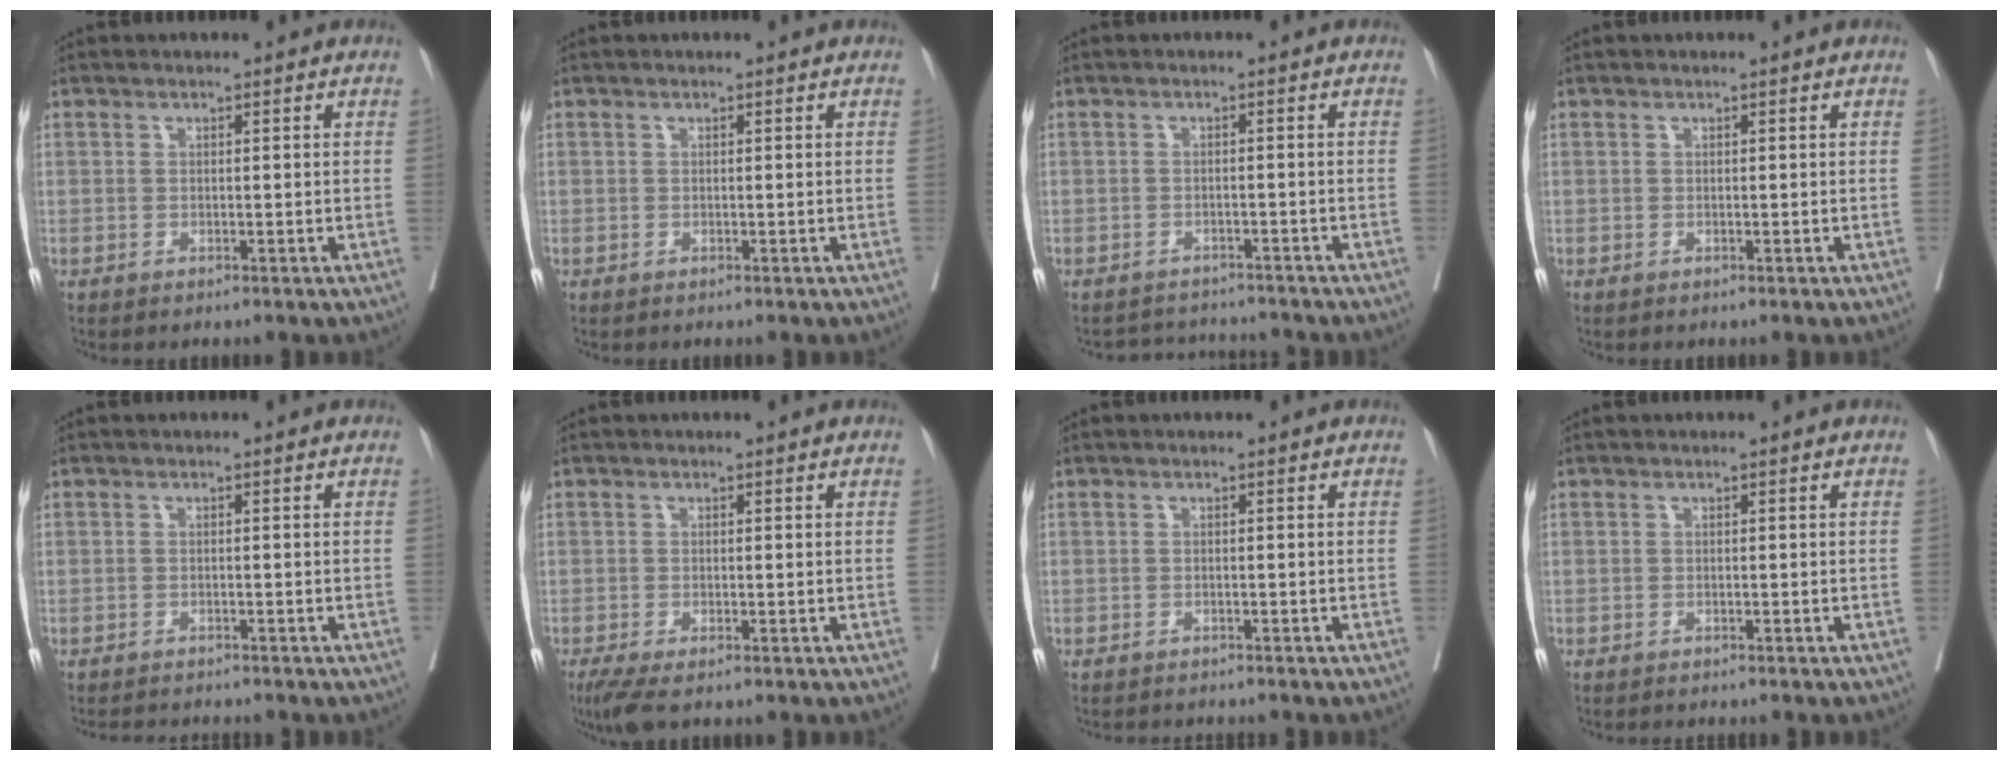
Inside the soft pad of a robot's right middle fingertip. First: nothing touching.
{"total": 0.0}
{"total": 5.1, "force": [-5.0, 0.7, -0.4], "torque": [0.008, 0.007, -0.069]}
{"total": 0.0}
{"total": 4.6, "force": [-4.4, 0.4, 1.2], "torque": [-0.009, -0.009, -0.064]}
{"total": 3.3, "force": [-2.3, 0.7, 2.3], "torque": [-0.045, -0.013, -0.040]}
{"total": 3.6, "force": [-3.4, 0.6, 0.7], "torque": [-0.005, -0.005, -0.047]}
{"total": 2.3, "force": [-2.2, 0.3, 0.8], "torque": [-0.012, -0.004, -0.027]}